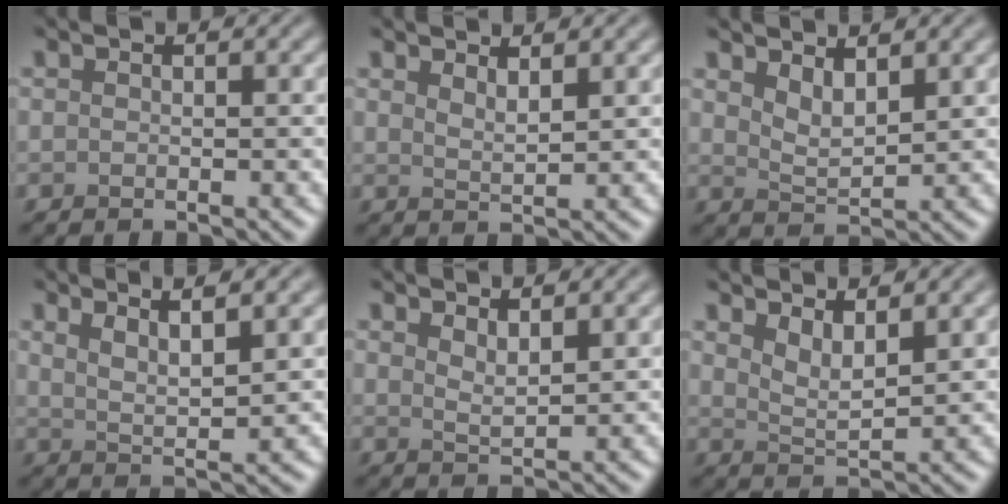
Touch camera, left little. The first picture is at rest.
{"total": 1.9, "force": [1.6, 0.4, 0.9], "torque": [-0.015, -0.001, 0.027]}
{"total": 2.6, "force": [1.8, 0.9, 1.7], "torque": [-0.034, -0.010, 0.038]}
{"total": 3.6, "force": [2.4, 0.6, 2.6], "torque": [-0.037, -0.002, 0.042]}
{"total": 2.0, "force": [1.6, 0.4, 1.1], "torque": [-0.019, -0.004, 0.030]}
{"total": 2.8, "force": [2.0, 0.8, 1.8], "torque": [-0.033, -0.011, 0.040]}